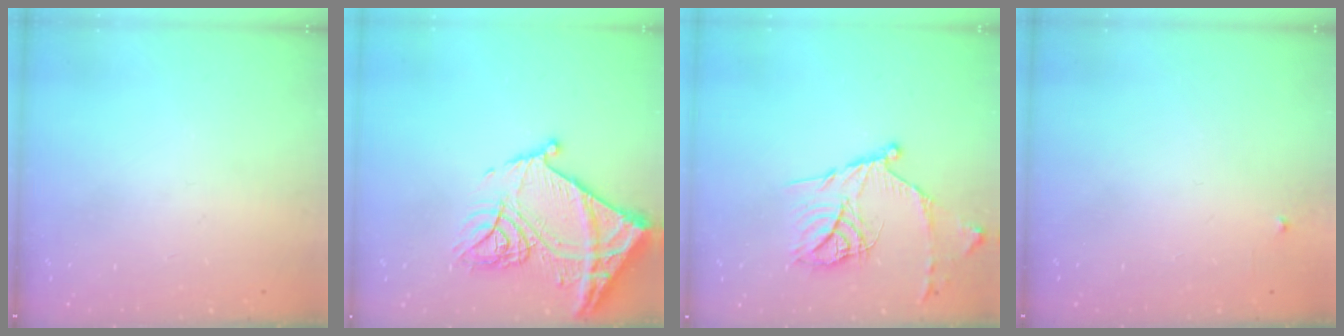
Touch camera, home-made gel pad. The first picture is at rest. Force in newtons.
{"total": 19.8, "press": 19.7, "slide": 2.1}
{"total": 16.5, "press": 16.5, "slide": 1.6}
{"total": 2.4, "press": 2.3, "slide": 0.4}